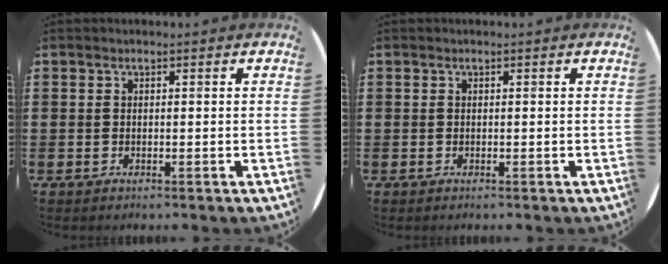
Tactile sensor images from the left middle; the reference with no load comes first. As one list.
[{"total": 0.0}]